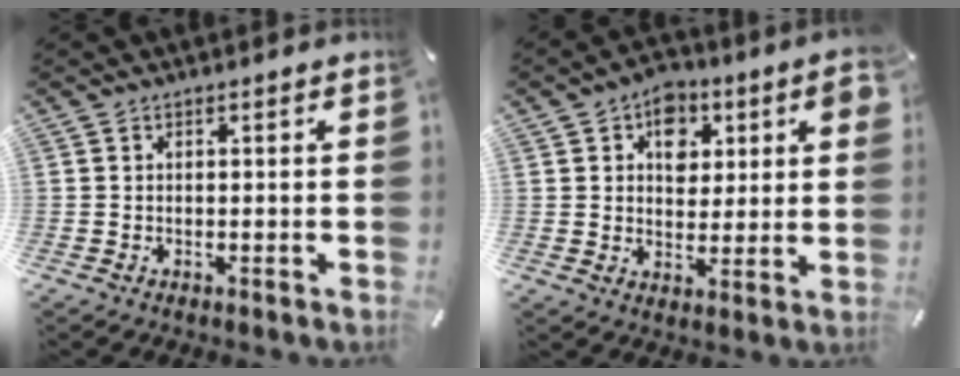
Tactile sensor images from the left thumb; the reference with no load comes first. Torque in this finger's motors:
{"motor_torque": [2.21, 2.14, 1.30, -1.21, 0.07]}